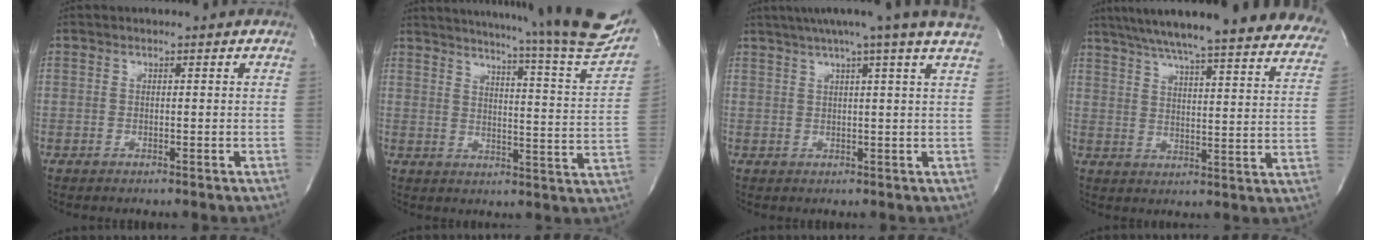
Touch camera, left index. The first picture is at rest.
{"total": 25.6, "force": [22.8, -0.6, 11.7], "torque": [-0.177, -0.085, 0.278]}
{"total": 14.1, "force": [11.5, -1.7, 7.9], "torque": [-0.130, 0.004, 0.137]}
{"total": 32.7, "force": [28.7, 3.5, 15.3], "torque": [-0.210, -0.054, 0.350]}